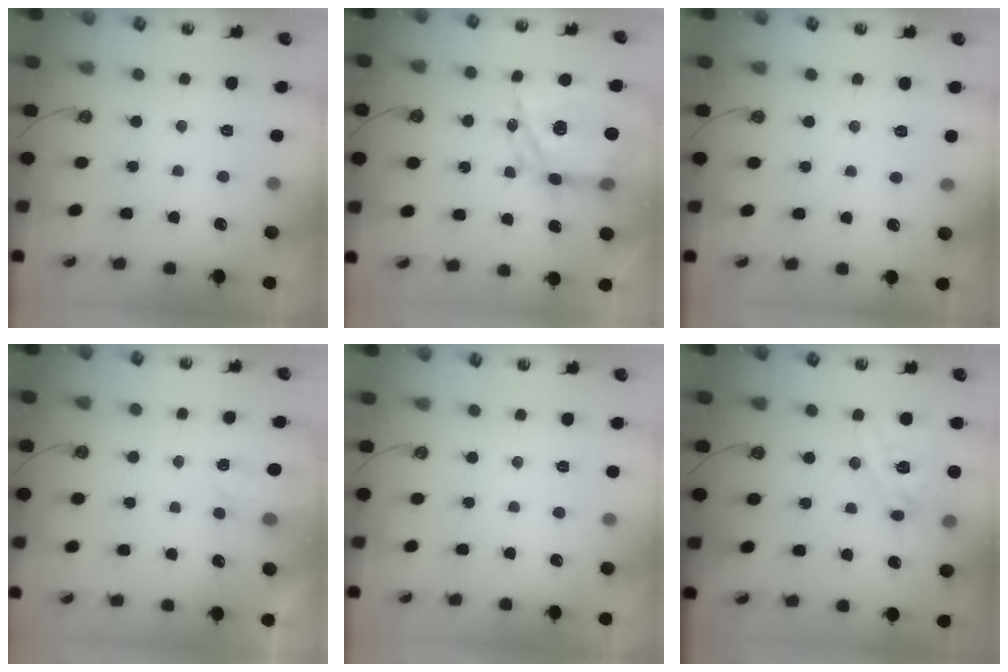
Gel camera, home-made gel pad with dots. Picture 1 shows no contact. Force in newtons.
{"total": 15.5, "press": 15.4, "slide": 1.3}
{"total": 3.6, "press": 3.6, "slide": 0.5}
{"total": 2.7, "press": 2.7, "slide": 0.4}
{"total": 0.0}
{"total": 14.2, "press": 14.1, "slide": 1.8}